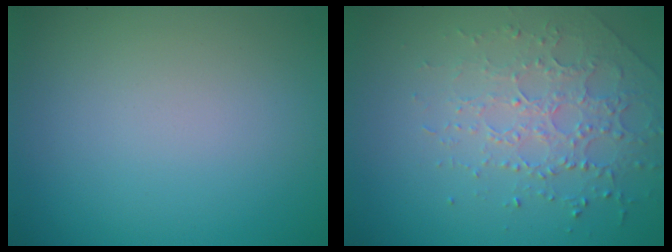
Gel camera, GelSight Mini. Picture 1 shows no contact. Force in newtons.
{"total": 2.6, "press": 2.4, "slide": 1.1}